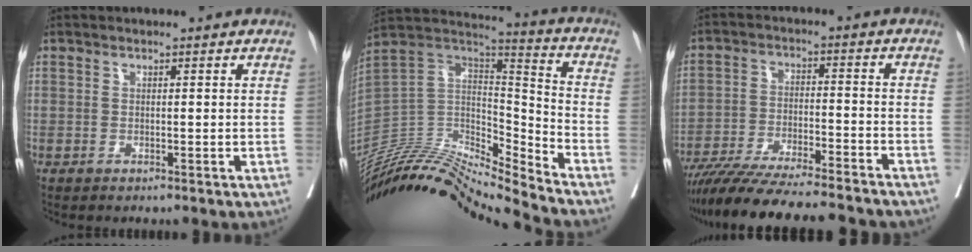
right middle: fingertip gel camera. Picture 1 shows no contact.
{"total": 21.5, "force": [-20.2, 1.0, 7.3], "torque": [-0.138, 0.030, -0.356]}
{"total": 20.4, "force": [-18.1, 1.5, 9.2], "torque": [-0.146, -0.030, -0.274]}